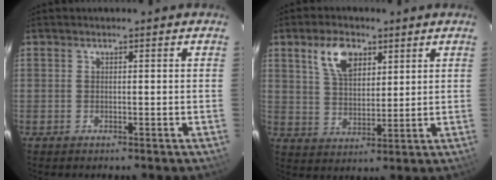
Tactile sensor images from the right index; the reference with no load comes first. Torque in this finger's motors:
{"motor_torque": [0.16, 0.13, 0.15, 0.08]}